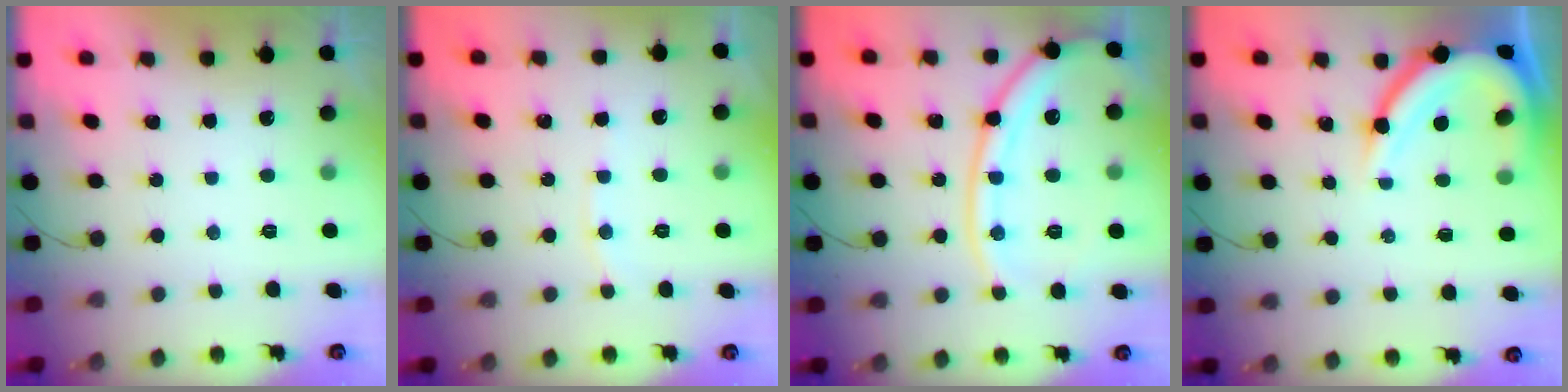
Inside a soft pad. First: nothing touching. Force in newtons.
{"total": 4.6, "press": 4.5, "slide": 0.7}
{"total": 16.5, "press": 16.4, "slide": 1.9}
{"total": 11.5, "press": 11.5, "slide": 1.1}